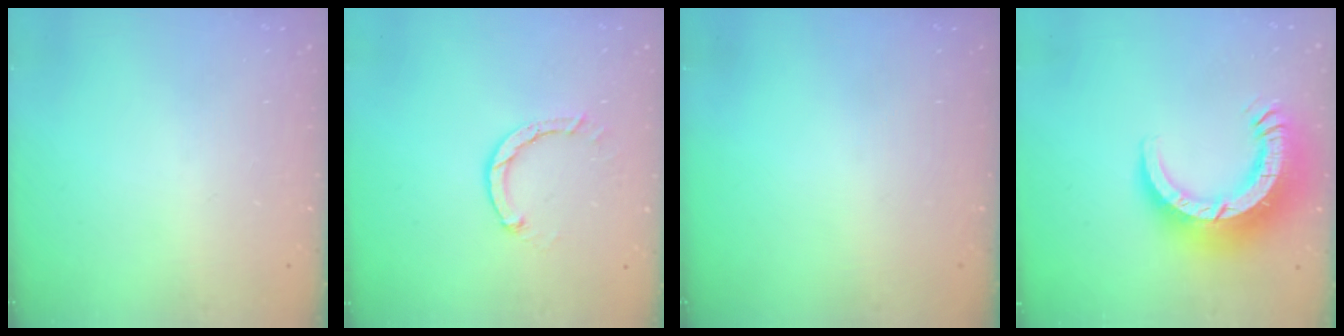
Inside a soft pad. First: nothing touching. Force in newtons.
{"total": 3.0, "press": 3.0, "slide": 0.4}
{"total": 0.0}
{"total": 15.8, "press": 15.7, "slide": 1.6}